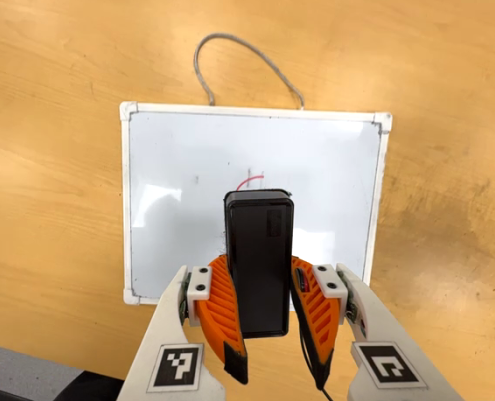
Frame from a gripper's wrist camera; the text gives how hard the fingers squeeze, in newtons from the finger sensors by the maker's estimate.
{"total": 11.0, "left": 9.9, "right": 12.2}